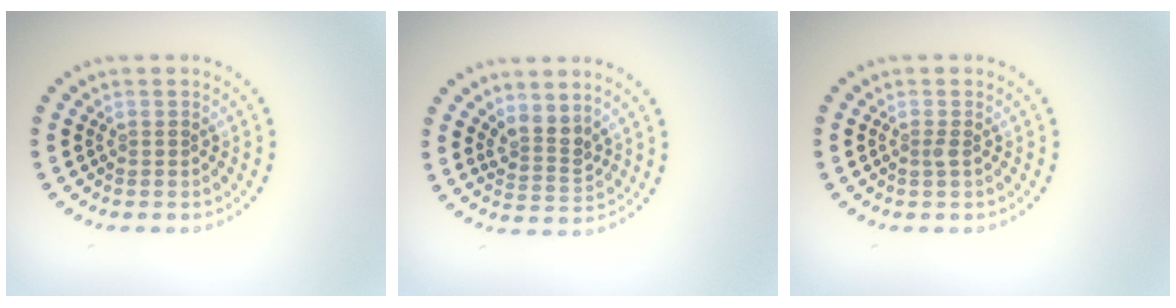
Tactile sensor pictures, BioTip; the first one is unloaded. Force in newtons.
{"total": 2.4, "press": 1.9, "slide": 1.6}
{"total": 0.6, "press": 0.3, "slide": 0.4}